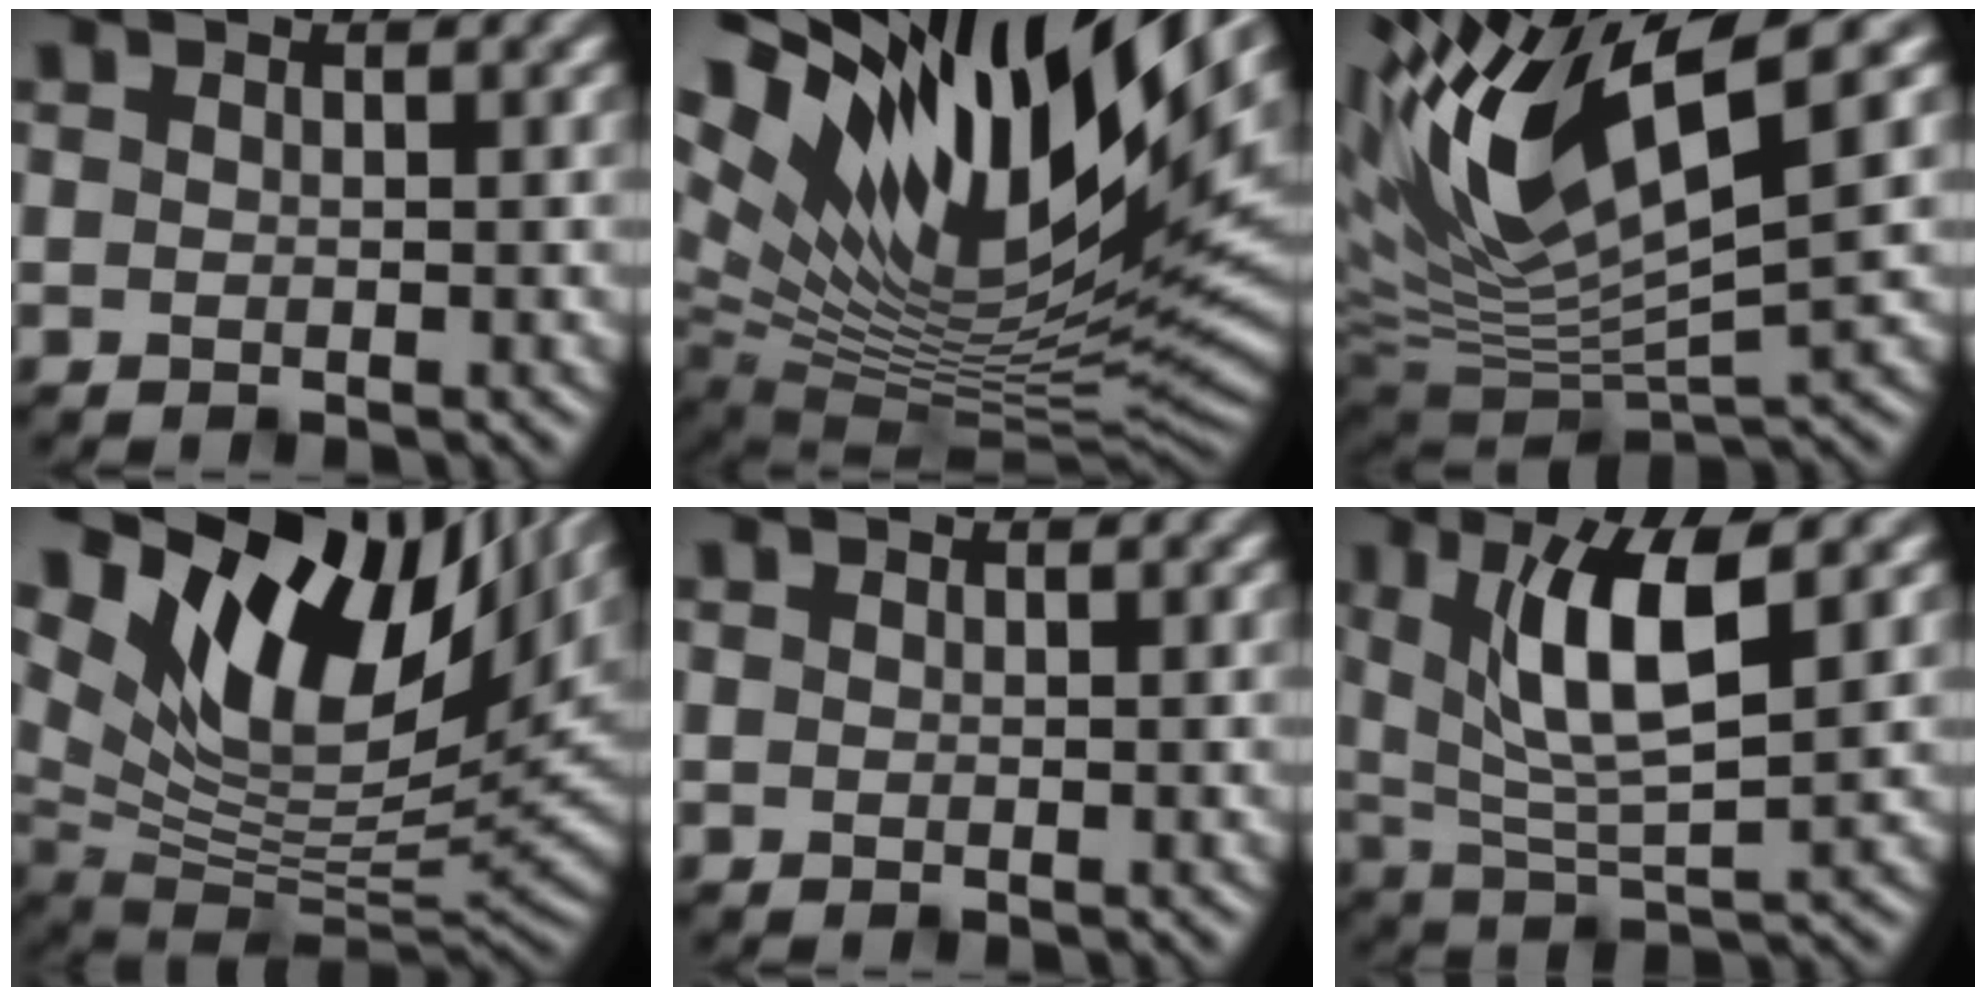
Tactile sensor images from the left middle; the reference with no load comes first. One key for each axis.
{"total": 18.3, "fx": 9.6, "fy": 6.7, "fz": 14.1, "tx": -0.256, "ty": 0.019, "tz": 0.170}
{"total": 12.2, "fx": 4.6, "fy": 3.9, "fz": 10.6, "tx": -0.209, "ty": 0.007, "tz": 0.088}
{"total": 15.5, "fx": 7.9, "fy": 7.3, "fz": 11.2, "tx": -0.205, "ty": 0.028, "tz": 0.136}
{"total": 0.0}
{"total": 7.8, "fx": 2.6, "fy": 2.2, "fz": 7.0, "tx": -0.130, "ty": -0.004, "tz": 0.049}